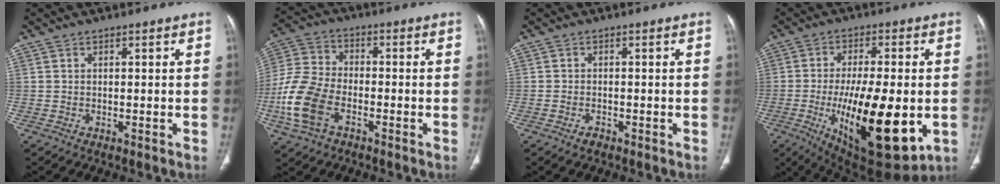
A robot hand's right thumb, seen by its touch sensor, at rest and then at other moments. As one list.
[{"total": 13.2, "force": [-4.7, 8.2, 9.2], "torque": [-0.207, 0.021, -0.096]}, {"total": 1.5, "force": [-1.0, 0.8, 0.7], "torque": [-0.015, 0.003, -0.018]}, {"total": 23.3, "force": [-4.9, 8.7, 21.0], "torque": [-0.337, -0.022, -0.057]}]